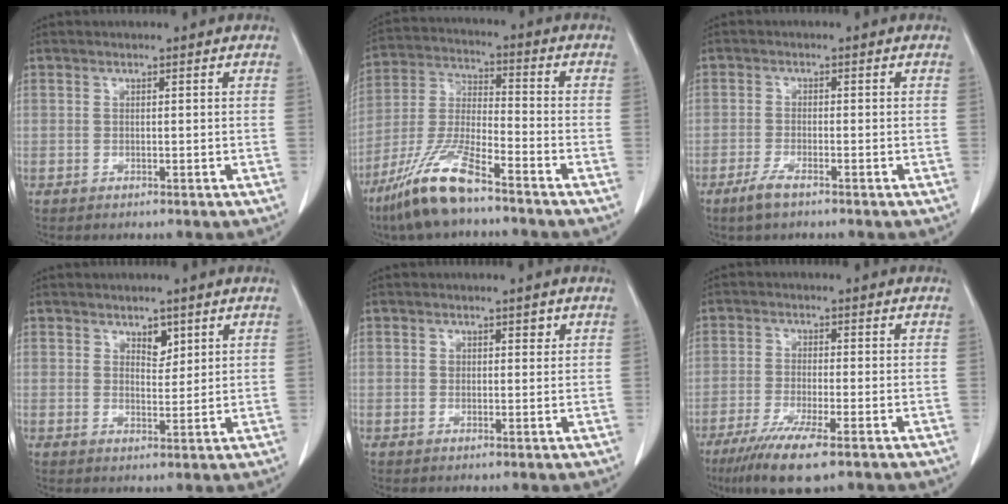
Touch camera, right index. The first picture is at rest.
{"total": 12.2, "force": [-8.6, 1.8, 8.5], "torque": [-0.185, -0.024, -0.165]}
{"total": 2.9, "force": [-2.0, 0.5, 2.0], "torque": [-0.048, -0.004, -0.037]}
{"total": 2.7, "force": [1.7, 1.4, 1.6], "torque": [-0.020, -0.005, 0.031]}
{"total": 1.9, "force": [0.9, 1.3, 1.1], "torque": [-0.012, 0.002, 0.013]}
{"total": 8.1, "force": [-5.1, 0.6, 6.2], "torque": [-0.112, -0.021, -0.085]}